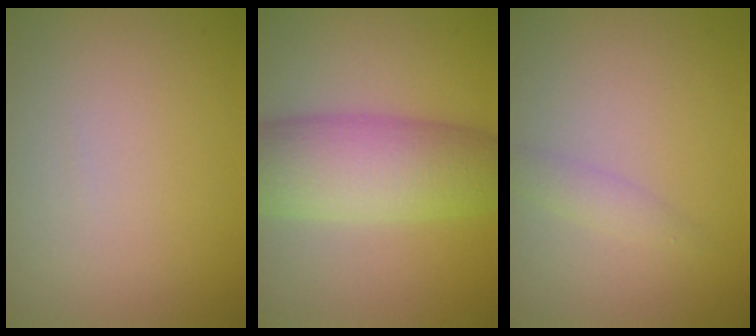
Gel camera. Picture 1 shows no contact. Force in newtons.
{"total": 8.6, "press": 8.6, "slide": 0.2}
{"total": 1.3, "press": 1.3, "slide": 0.1}